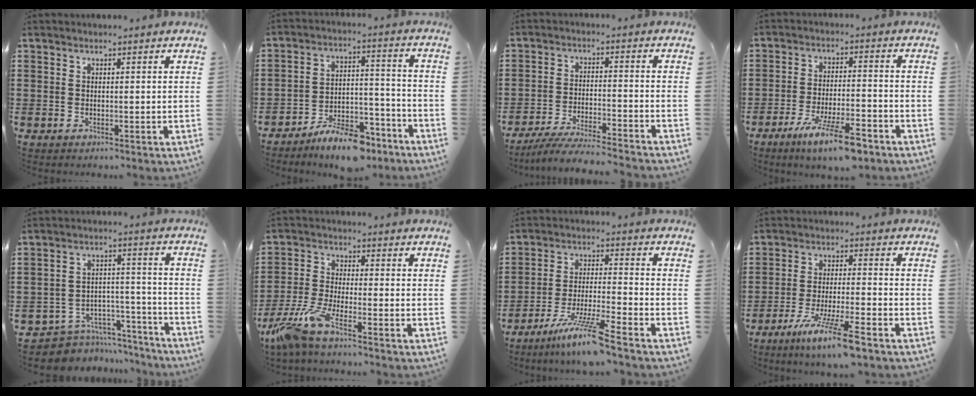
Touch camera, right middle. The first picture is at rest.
{"total": 8.6, "force": [-7.5, 2.2, 3.4], "torque": [-0.046, 0.027, -0.137]}
{"total": 5.9, "force": [-5.6, 0.0, 2.0], "torque": [-0.044, -0.014, -0.109]}
{"total": 8.9, "force": [-6.0, 1.6, 6.4], "torque": [-0.122, -0.002, -0.110]}
{"total": 6.2, "force": [-5.7, 2.3, 0.6], "torque": [-0.017, 0.020, -0.115]}
{"total": 7.1, "force": [-5.3, 0.8, 4.6], "torque": [-0.127, -0.024, -0.110]}
{"total": 9.1, "force": [-7.0, -0.2, 5.8], "torque": [-0.116, -0.013, -0.135]}
{"total": 8.7, "force": [-6.2, 0.4, 6.1], "torque": [-0.122, -0.014, -0.115]}